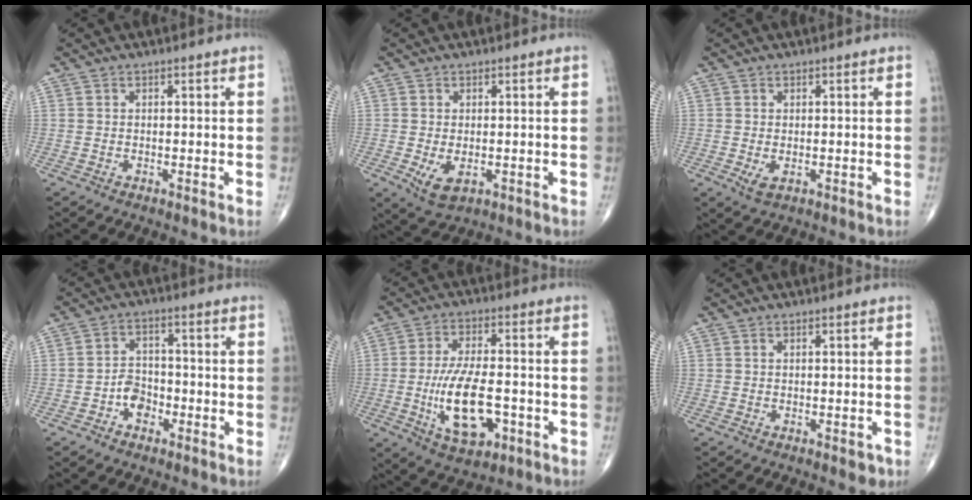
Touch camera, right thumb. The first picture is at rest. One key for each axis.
{"total": 4.7, "fx": -1.1, "fy": 2.7, "fz": 3.7, "tx": -0.064, "ty": -0.012, "tz": -0.009}
{"total": 2.3, "fx": -0.5, "fy": 1.2, "fz": 1.9, "tx": -0.033, "ty": -0.005, "tz": -0.004}
{"total": 4.9, "fx": -2.2, "fy": 3.6, "fz": 2.5, "tx": -0.020, "ty": 0.024, "tz": -0.043}
{"total": 13.6, "fx": -3.4, "fy": 6.3, "fz": 11.6, "tx": -0.201, "ty": 0.008, "tz": -0.048}
{"total": 2.5, "fx": -1.1, "fy": 1.3, "fz": 1.8, "tx": -0.009, "ty": 0.007, "tz": -0.009}